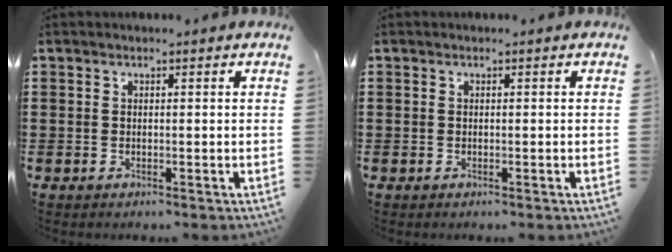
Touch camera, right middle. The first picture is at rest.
{"total": 0.0}